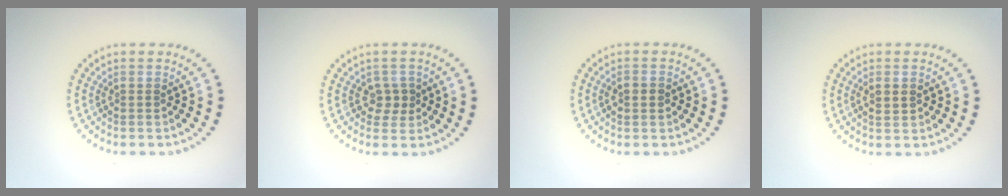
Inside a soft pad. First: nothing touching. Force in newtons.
{"total": 1.9, "press": 1.7, "slide": 0.7}
{"total": 1.5, "press": 1.5, "slide": 0.3}
{"total": 1.1, "press": 1.1, "slide": 0.1}